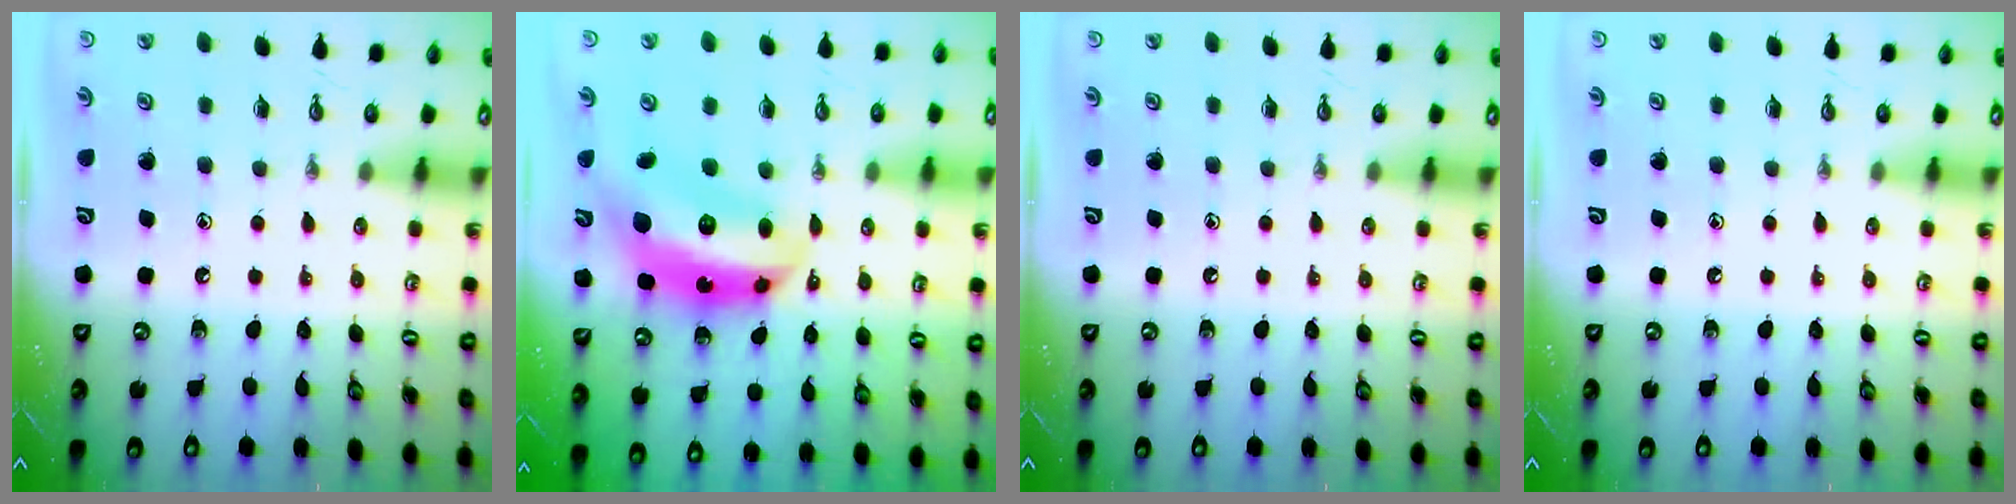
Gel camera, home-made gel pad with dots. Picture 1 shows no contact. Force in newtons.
{"total": 10.6, "press": 10.6, "slide": 1.0}
{"total": 0.0}
{"total": 0.0}